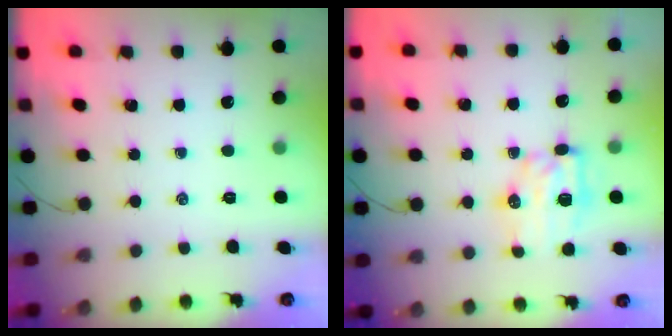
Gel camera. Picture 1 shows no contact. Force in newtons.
{"total": 7.7, "press": 7.7, "slide": 0.6}